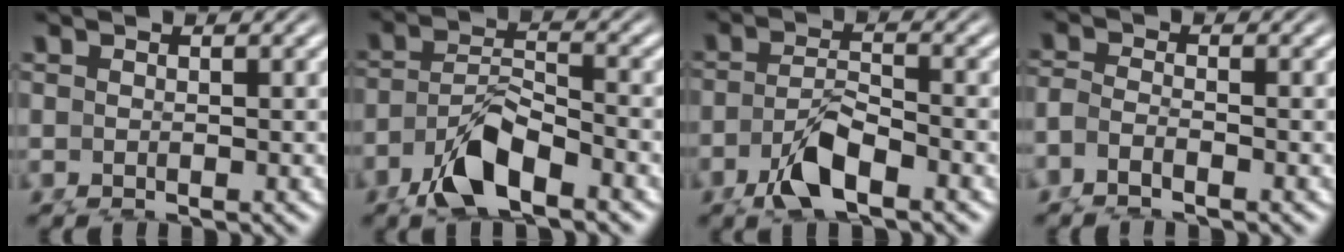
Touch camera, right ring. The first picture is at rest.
{"total": 4.6, "force": [-2.2, 2.8, 2.8], "torque": [-0.064, -0.017, -0.032]}
{"total": 3.2, "force": [-1.6, 1.8, 2.2], "torque": [-0.049, -0.016, -0.021]}
{"total": 3.7, "force": [-1.2, 3.0, 1.7], "torque": [-0.062, -0.018, -0.014]}